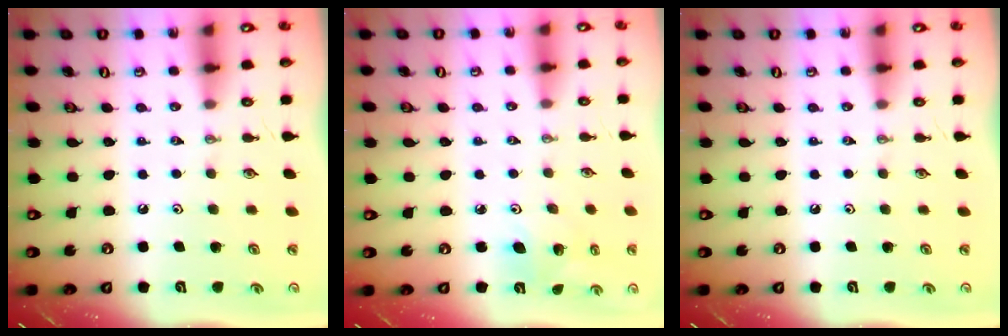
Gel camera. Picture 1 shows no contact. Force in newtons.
{"total": 5.0, "press": 4.7, "slide": 1.8}
{"total": 0.0}